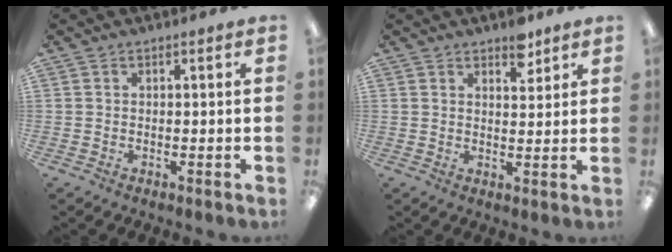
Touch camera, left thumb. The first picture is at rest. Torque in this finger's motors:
{"motor_torque": [0.52, 0.32, 0.19, -0.24, 0.01]}